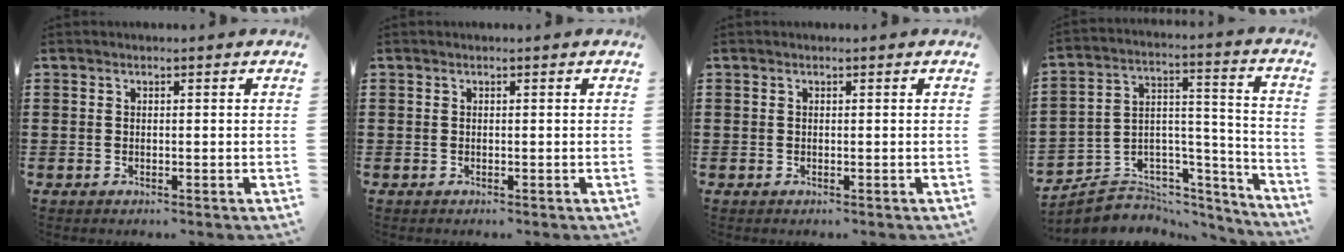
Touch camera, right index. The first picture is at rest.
{"total": 0.0}
{"total": 0.0}
{"total": 4.5, "force": [-3.4, 3.0, 0.1], "torque": [-0.014, -0.006, -0.064]}